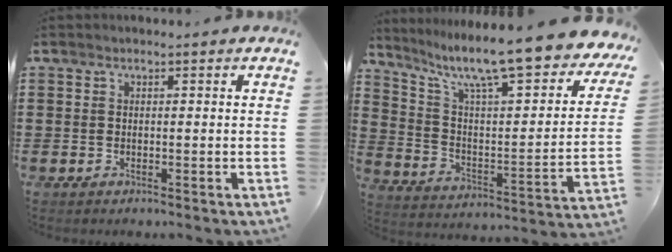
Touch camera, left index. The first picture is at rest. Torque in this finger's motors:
{"motor_torque": [2.14, 0.00, 0.46, 0.21]}